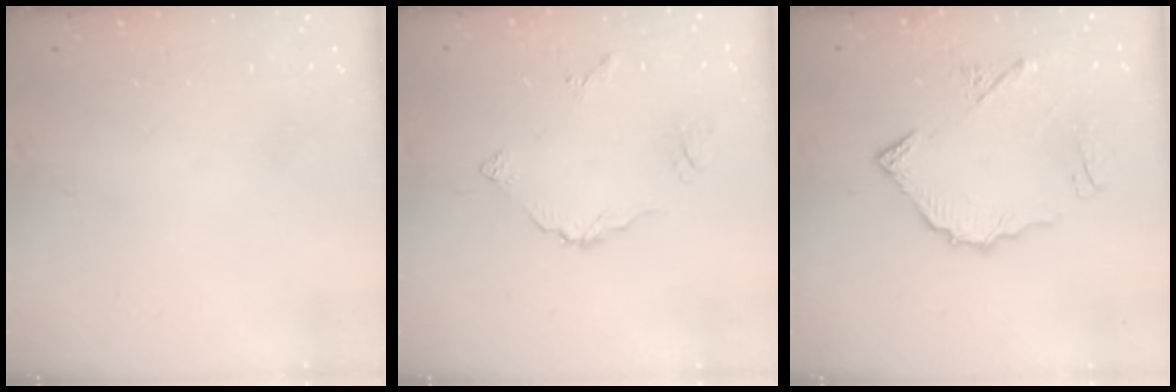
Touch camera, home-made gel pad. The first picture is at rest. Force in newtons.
{"total": 5.1, "press": 5.1, "slide": 0.6}
{"total": 12.4, "press": 12.3, "slide": 1.1}